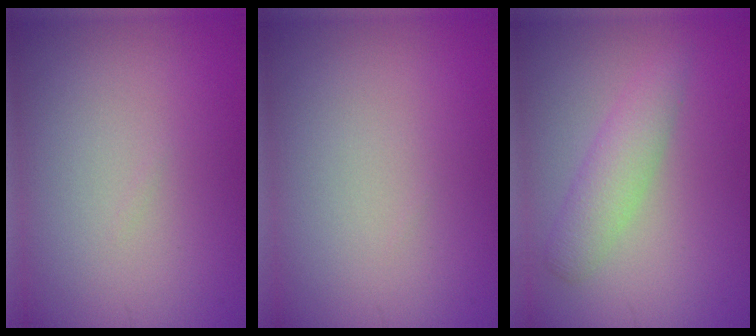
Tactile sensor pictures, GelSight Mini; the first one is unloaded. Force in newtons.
{"total": 0.0}
{"total": 2.9, "press": 2.9, "slide": 0.1}